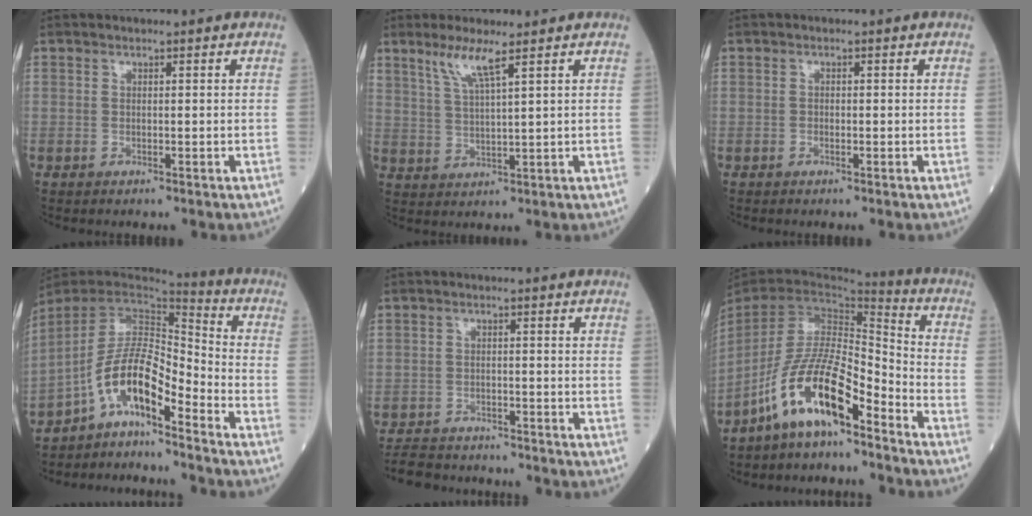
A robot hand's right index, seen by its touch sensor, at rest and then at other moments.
{"total": 5.3, "force": [3.4, -0.1, 4.0], "torque": [-0.084, -0.005, 0.071]}
{"total": 0.7, "force": [-0.2, 0.5, 0.5], "torque": [-0.007, 0.001, -0.006]}
{"total": 10.0, "force": [-6.6, 2.1, 7.2], "torque": [-0.132, 0.024, -0.124]}
{"total": 7.3, "force": [-6.8, 2.2, 1.2], "torque": [-0.018, -0.007, -0.109]}
{"total": 12.9, "force": [-8.7, 2.8, 9.1], "torque": [-0.182, 0.007, -0.167]}